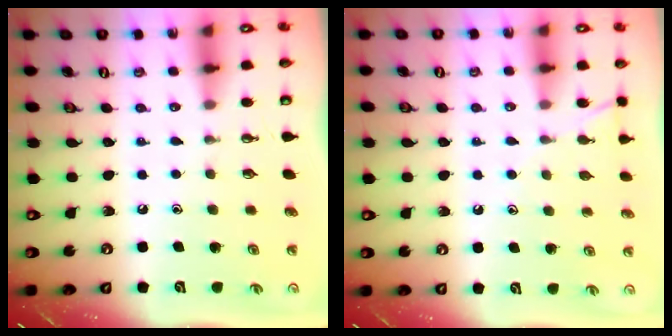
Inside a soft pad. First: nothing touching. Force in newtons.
{"total": 5.4, "press": 5.3, "slide": 0.6}